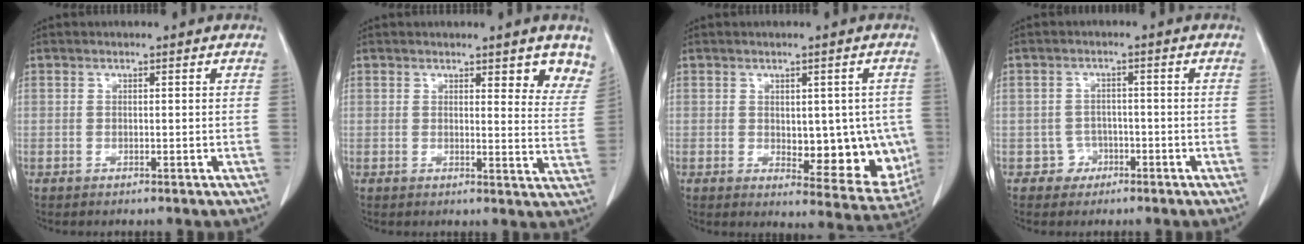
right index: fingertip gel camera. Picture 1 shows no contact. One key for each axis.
{"total": 7.0, "fx": 5.5, "fy": 1.8, "fz": 3.9, "tx": -0.025, "ty": -0.027, "tz": 0.047}
{"total": 11.6, "fx": -0.7, "fy": 5.6, "fz": 10.2, "tx": -0.117, "ty": -0.009, "tz": 0.009}
{"total": 2.8, "fx": -1.3, "fy": 2.4, "fz": -0.3, "tx": 0.018, "ty": 0.015, "tz": -0.022}